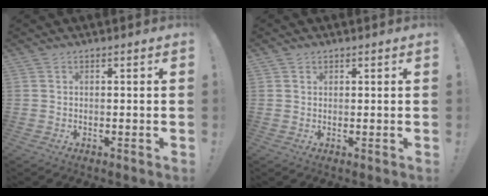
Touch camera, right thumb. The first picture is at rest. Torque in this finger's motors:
{"motor_torque": [-0.21, -0.11, -0.13, 0.10, 0.06]}